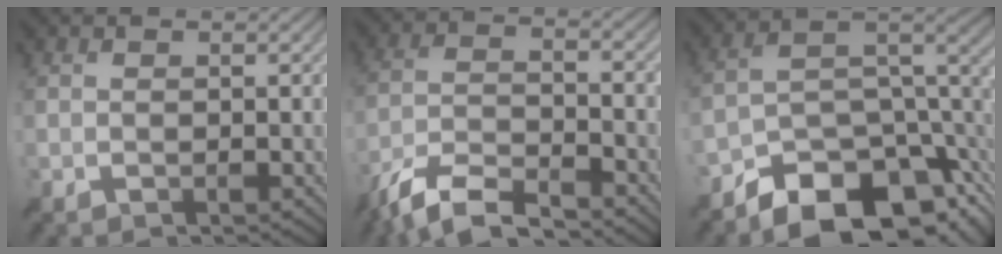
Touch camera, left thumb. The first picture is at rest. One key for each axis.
{"total": 9.5, "fx": -7.6, "fy": 2.3, "fz": 5.3, "tx": -0.116, "ty": -0.007, "tz": -0.156}
{"total": 12.8, "fx": -9.1, "fy": 5.4, "fz": 7.3, "tx": -0.128, "ty": 0.001, "tz": -0.158}